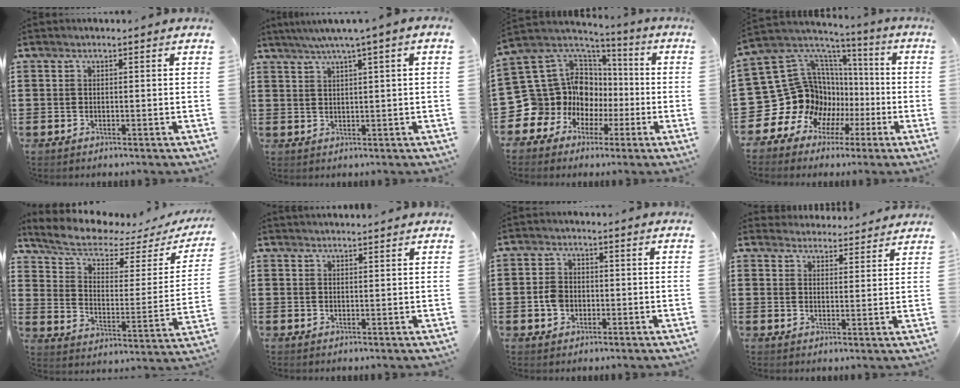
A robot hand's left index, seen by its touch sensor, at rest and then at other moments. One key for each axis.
{"total": 2.9, "fx": 1.5, "fy": -0.5, "fz": 2.4, "tx": -0.047, "ty": -0.001, "tz": 0.025}
{"total": 13.6, "fx": -1.6, "fy": 13.0, "fz": 3.9, "tx": -0.141, "ty": -0.036, "tz": -0.004}
{"total": 16.5, "fx": -2.8, "fy": 15.0, "fz": 6.3, "tx": -0.188, "ty": -0.043, "tz": 0.000}
{"total": 6.5, "fx": 5.1, "fy": 2.0, "fz": 3.5, "tx": -0.093, "ty": -0.031, "tz": 0.088}
{"total": 1.4, "fx": 1.4, "fy": 0.0, "fz": 0.2, "tx": -0.006, "ty": 0.000, "tz": 0.027}
{"total": 3.3, "fx": -0.6, "fy": 2.7, "fz": 1.9, "tx": -0.048, "ty": 0.002, "tz": -0.013}
{"total": 3.7, "fx": 3.7, "fy": 0.5, "fz": 0.1, "tx": -0.014, "ty": -0.014, "tz": 0.069}